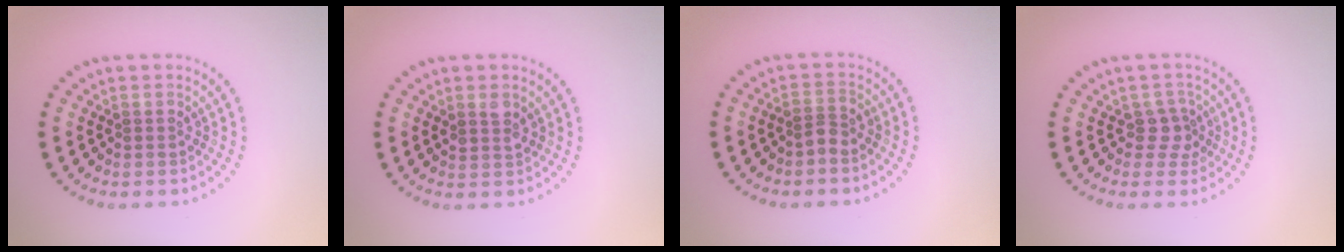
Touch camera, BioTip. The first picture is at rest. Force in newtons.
{"total": 1.4, "press": 1.3, "slide": 0.5}
{"total": 1.5, "press": 1.2, "slide": 0.9}
{"total": 2.1, "press": 1.6, "slide": 1.3}